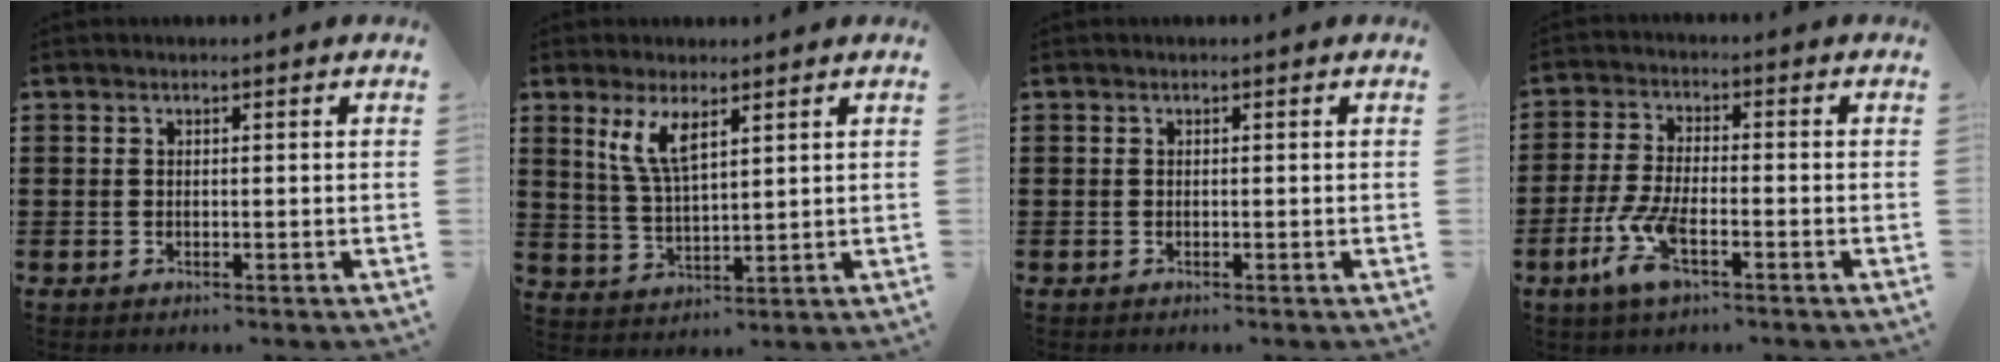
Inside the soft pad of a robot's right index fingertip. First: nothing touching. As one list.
[{"total": 6.0, "force": [3.2, 2.0, 4.7], "torque": [-0.100, 0.003, 0.056]}, {"total": 0.0}, {"total": 6.9, "force": [-3.2, 2.0, 5.8], "torque": [-0.144, -0.020, -0.061]}]